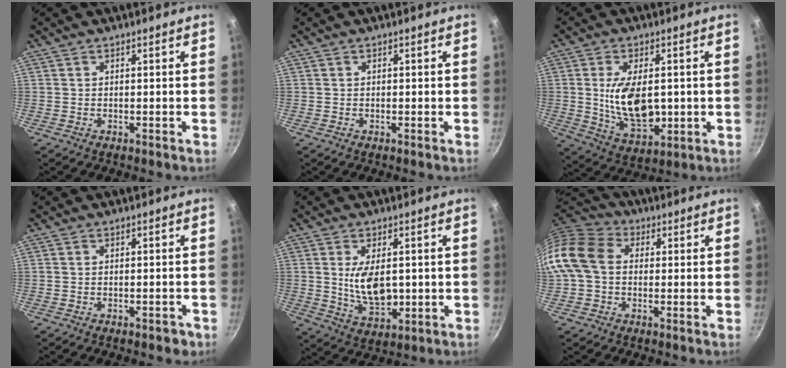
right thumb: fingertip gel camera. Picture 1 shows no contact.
{"total": 0.0}
{"total": 12.8, "force": [0.0, 7.2, 10.6], "torque": [-0.168, -0.014, 0.013]}
{"total": 2.0, "force": [-1.1, 1.1, 1.2], "torque": [-0.007, 0.016, -0.005]}
{"total": 9.1, "force": [0.4, 5.1, 7.5], "torque": [-0.114, -0.017, 0.017]}
{"total": 12.6, "force": [0.7, 9.7, 8.0], "torque": [-0.135, 0.024, -0.007]}